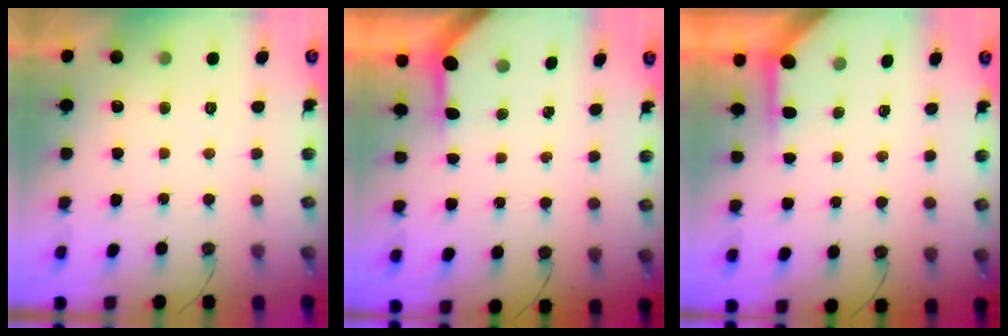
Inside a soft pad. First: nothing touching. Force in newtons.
{"total": 3.2, "press": 3.2, "slide": 0.2}
{"total": 3.9, "press": 3.9, "slide": 0.3}